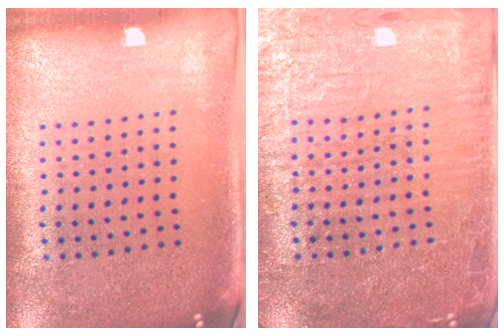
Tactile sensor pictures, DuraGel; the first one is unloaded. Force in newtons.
{"total": 4.0, "press": 4.0, "slide": 0.5}